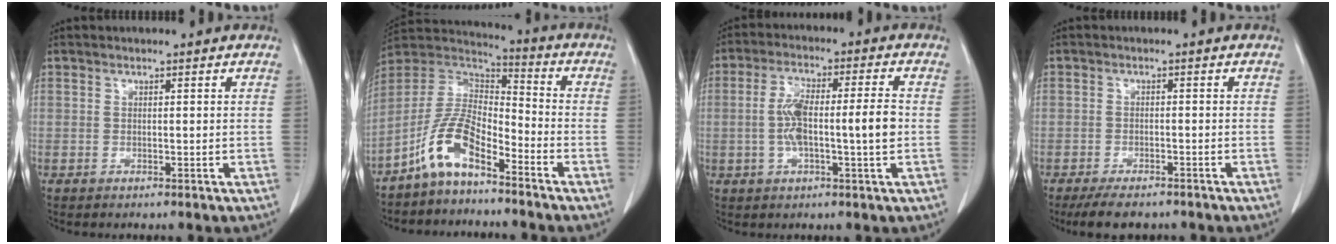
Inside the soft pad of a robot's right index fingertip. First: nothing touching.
{"total": 9.8, "force": [-6.3, 3.2, 6.7], "torque": [-0.154, 0.019, -0.127]}
{"total": 9.0, "force": [-0.6, 1.2, 8.9], "torque": [-0.165, 0.018, -0.011]}
{"total": 5.5, "force": [-4.5, 2.1, 2.3], "torque": [-0.036, -0.006, -0.069]}